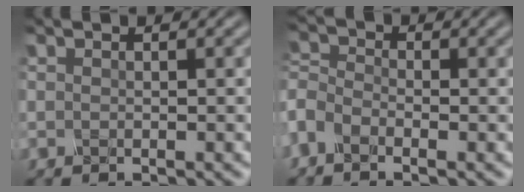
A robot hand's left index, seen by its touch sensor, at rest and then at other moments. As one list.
[{"total": 2.1, "force": [-1.7, 1.0, 0.7], "torque": [-0.035, 0.003, -0.034]}]